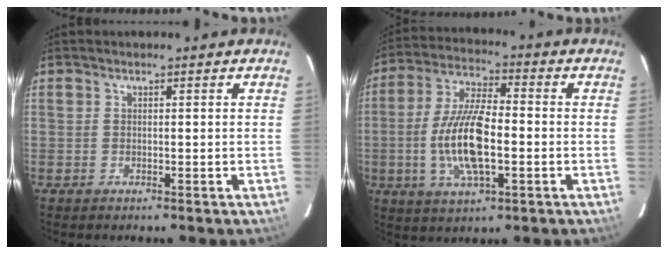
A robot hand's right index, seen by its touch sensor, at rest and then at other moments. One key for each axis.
{"total": 13.4, "fx": -2.6, "fy": 4.6, "fz": 12.3, "tx": -0.252, "ty": -0.002, "tz": -0.049}